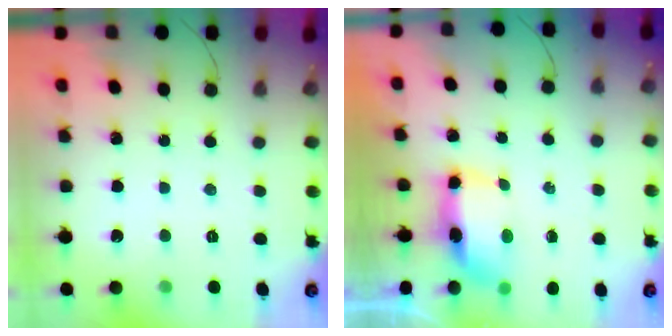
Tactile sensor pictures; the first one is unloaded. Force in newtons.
{"total": 12.2, "press": 8.6, "slide": 8.6}